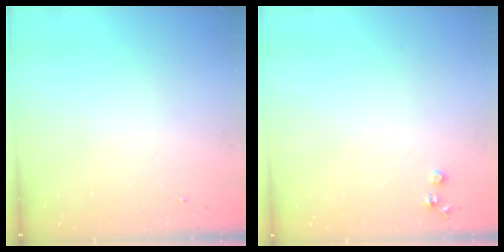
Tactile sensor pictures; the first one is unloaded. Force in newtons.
{"total": 3.6, "press": 3.5, "slide": 0.5}